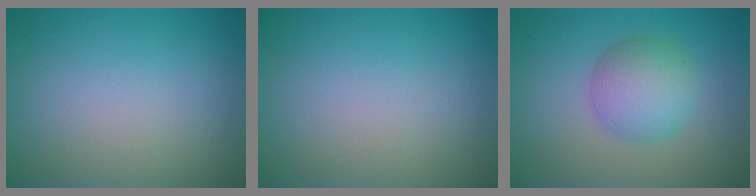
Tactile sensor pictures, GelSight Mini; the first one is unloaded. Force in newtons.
{"total": 0.0}
{"total": 4.4, "press": 4.4, "slide": 0.1}